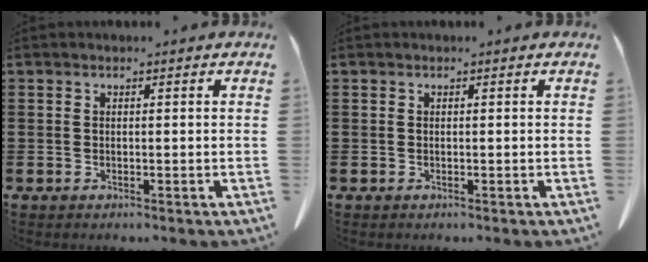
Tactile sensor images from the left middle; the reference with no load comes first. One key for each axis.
{"total": 0.0}